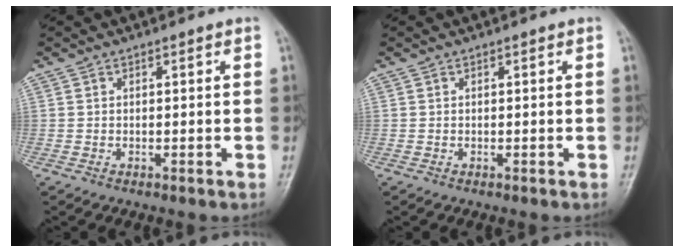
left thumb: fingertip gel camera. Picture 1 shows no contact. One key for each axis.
{"total": 0.0}